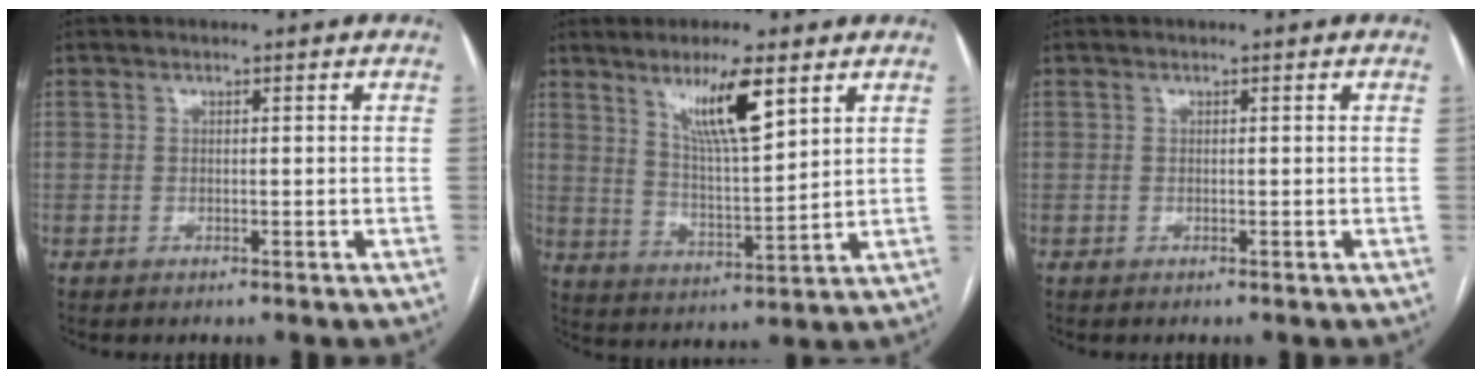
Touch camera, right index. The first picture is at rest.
{"total": 10.0, "force": [5.8, 1.1, 8.1], "torque": [-0.146, -0.009, 0.107]}
{"total": 0.0}